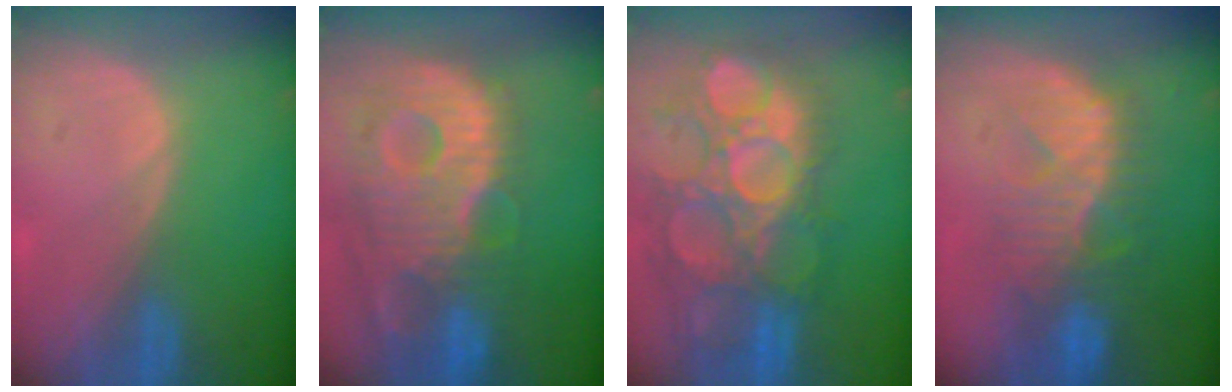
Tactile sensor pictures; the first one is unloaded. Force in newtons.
{"total": 13.7, "press": 11.8, "slide": 6.8}
{"total": 13.8, "press": 12.5, "slide": 5.8}
{"total": 9.8, "press": 9.0, "slide": 3.9}